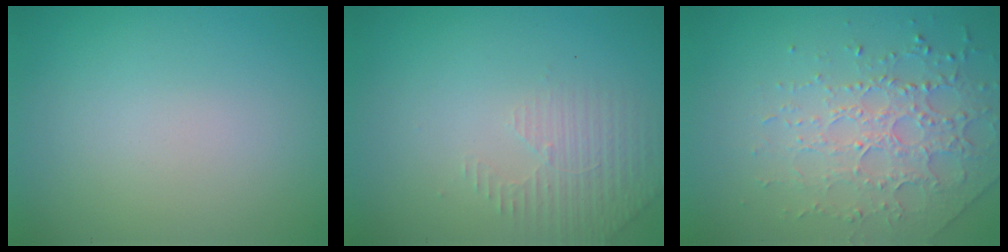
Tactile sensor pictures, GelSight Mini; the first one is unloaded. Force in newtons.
{"total": 2.3, "press": 2.2, "slide": 0.6}
{"total": 3.7, "press": 3.6, "slide": 1.1}